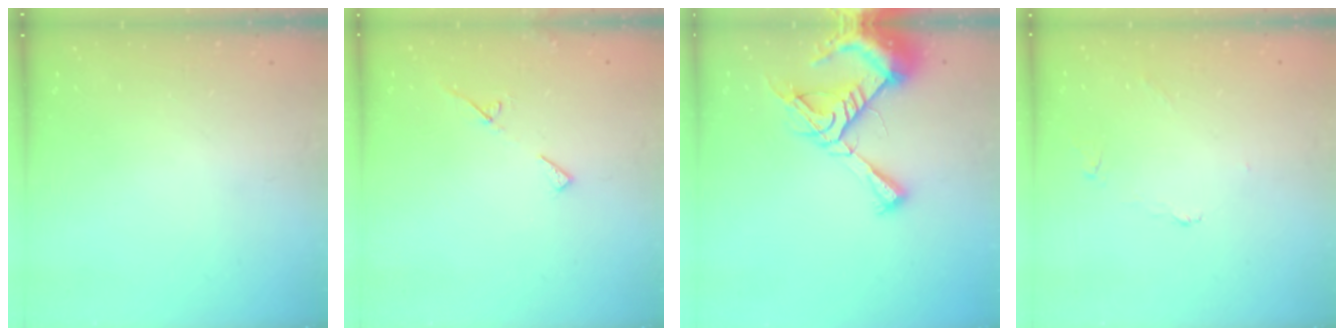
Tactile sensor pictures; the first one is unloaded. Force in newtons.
{"total": 4.8, "press": 4.8, "slide": 0.5}
{"total": 11.6, "press": 11.5, "slide": 1.3}
{"total": 1.9, "press": 1.8, "slide": 0.3}